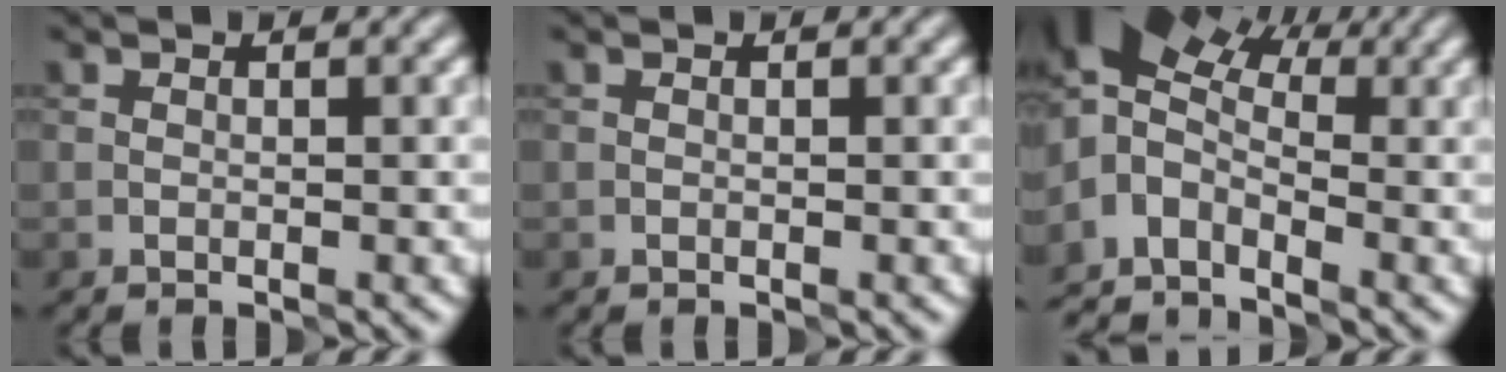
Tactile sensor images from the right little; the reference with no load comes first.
{"total": 0.0}
{"total": 6.8, "force": [-0.8, 4.3, 5.3], "torque": [-0.107, 0.007, -0.036]}